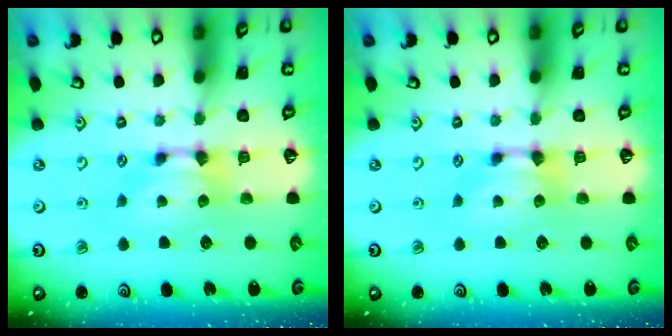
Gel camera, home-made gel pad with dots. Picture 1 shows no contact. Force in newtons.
{"total": 0.0}